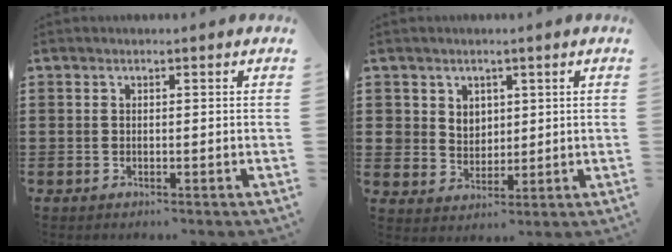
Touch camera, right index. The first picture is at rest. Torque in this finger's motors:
{"motor_torque": [-0.06, 0.15, 0.02, 0.01]}